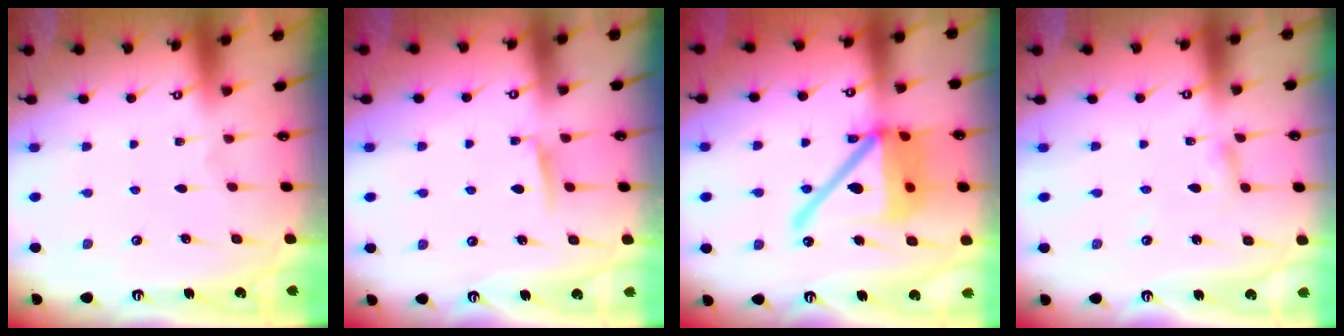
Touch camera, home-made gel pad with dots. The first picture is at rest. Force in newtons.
{"total": 4.4, "press": 4.4, "slide": 0.8}
{"total": 20.3, "press": 20.0, "slide": 3.5}
{"total": 2.5, "press": 2.5, "slide": 0.1}